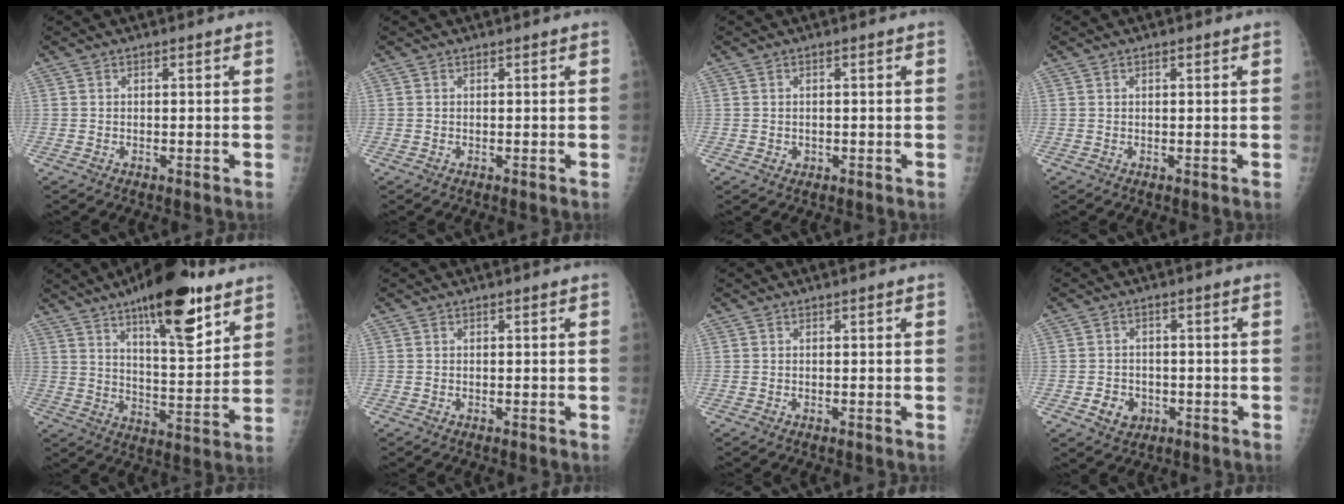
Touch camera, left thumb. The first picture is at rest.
{"total": 0.0}
{"total": 1.0, "force": [-0.1, 0.9, 0.4], "torque": [-0.003, 0.001, 0.001]}
{"total": 0.6, "force": [0.3, 0.2, 0.5], "torque": [-0.009, 0.000, 0.004]}
{"total": 18.3, "force": [11.1, 5.7, 13.3], "torque": [-0.166, -0.063, 0.174]}
{"total": 0.0}
{"total": 0.0}
{"total": 4.5, "force": [-1.6, 3.7, 1.9], "torque": [-0.015, 0.008, -0.019]}